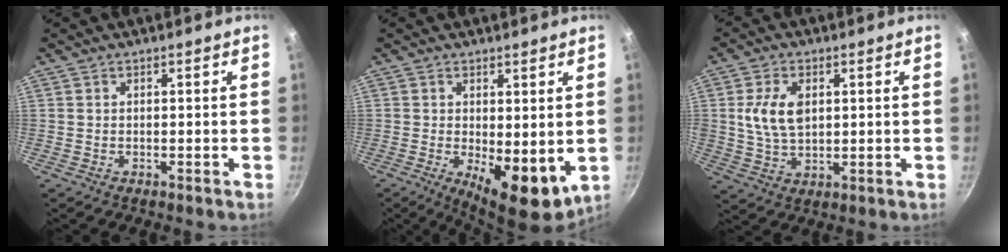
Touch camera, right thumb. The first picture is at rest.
{"total": 9.8, "force": [-0.9, 4.3, 8.8], "torque": [-0.108, -0.016, 0.000]}
{"total": 8.7, "force": [1.8, 5.4, 6.7], "torque": [-0.121, -0.007, 0.035]}